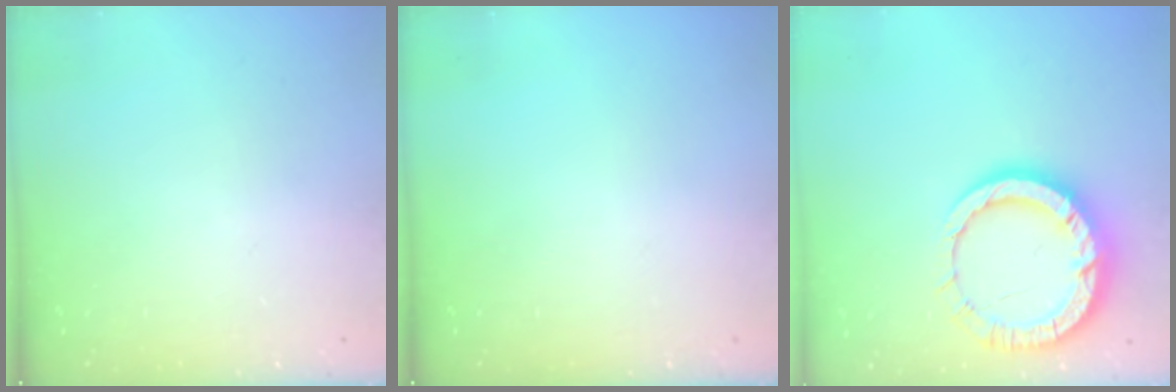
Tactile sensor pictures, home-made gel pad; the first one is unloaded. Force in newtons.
{"total": 0.0}
{"total": 13.6, "press": 13.5, "slide": 1.4}